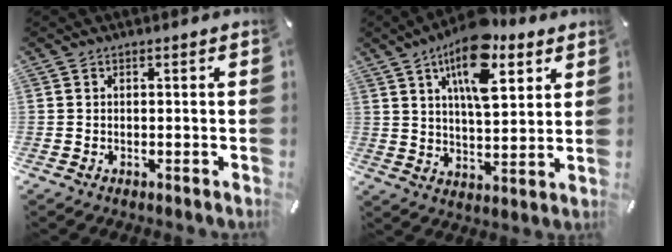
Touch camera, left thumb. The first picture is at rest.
{"total": 15.6, "force": [8.9, 7.0, 10.7], "torque": [-0.168, -0.031, 0.150]}